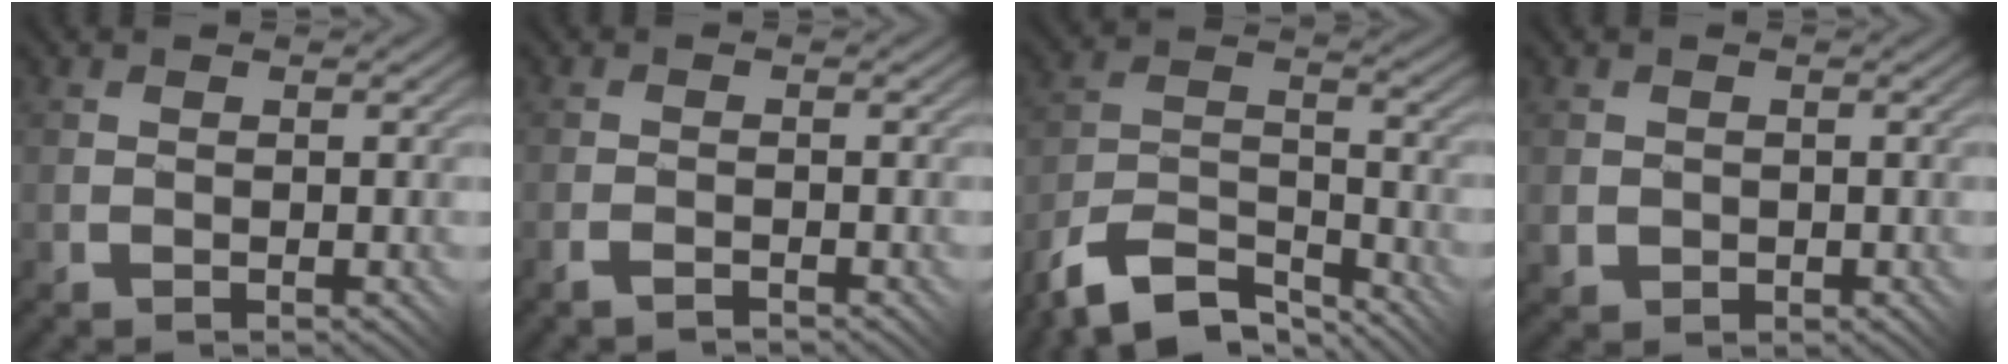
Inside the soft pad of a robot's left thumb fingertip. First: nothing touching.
{"total": 1.2, "force": [-1.1, 0.1, 0.6], "torque": [-0.012, 0.004, -0.022]}
{"total": 10.1, "force": [-8.3, 3.1, 4.8], "torque": [-0.082, 0.004, -0.161]}
{"total": 1.7, "force": [0.2, 1.7, 0.3], "torque": [-0.003, -0.005, 0.005]}